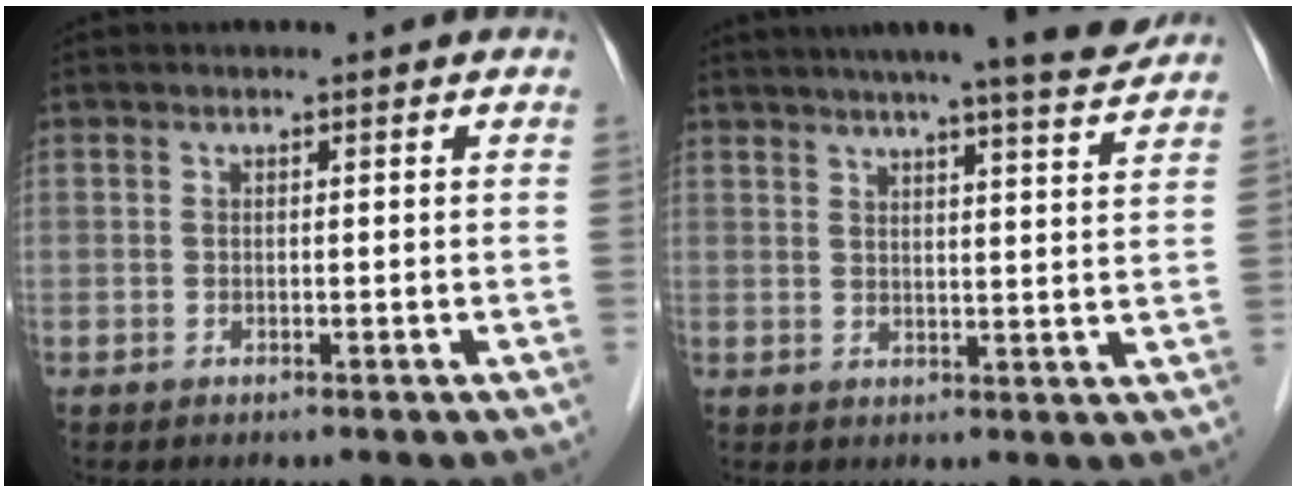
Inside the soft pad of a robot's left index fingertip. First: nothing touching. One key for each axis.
{"total": 12.6, "fx": 11.2, "fy": -0.4, "fz": 5.9, "tx": -0.091, "ty": -0.001, "tz": 0.137}